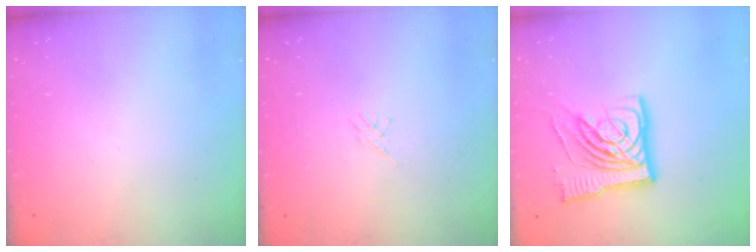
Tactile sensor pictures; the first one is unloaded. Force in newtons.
{"total": 1.1, "press": 1.1, "slide": 0.3}
{"total": 14.1, "press": 13.9, "slide": 2.0}